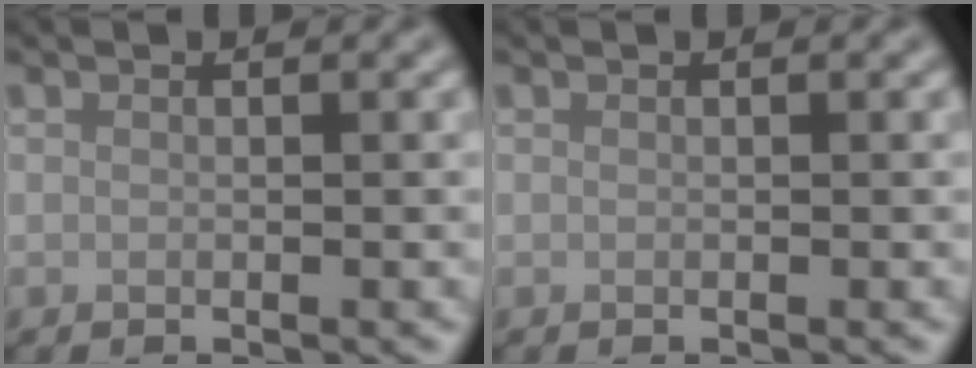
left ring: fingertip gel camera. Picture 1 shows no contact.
{"total": 0.0}